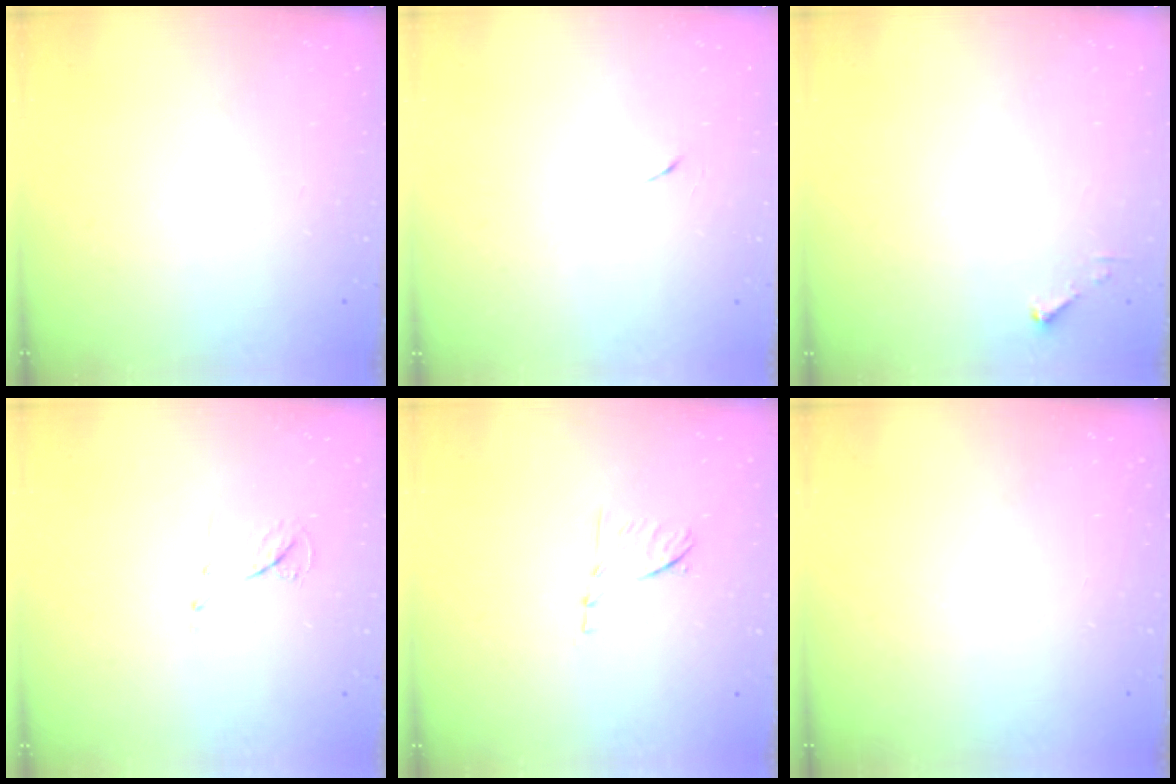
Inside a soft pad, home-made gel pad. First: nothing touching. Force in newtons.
{"total": 6.2, "press": 6.1, "slide": 0.7}
{"total": 2.7, "press": 2.7, "slide": 0.3}
{"total": 5.8, "press": 5.8, "slide": 0.5}
{"total": 6.9, "press": 6.8, "slide": 1.0}
{"total": 0.0}